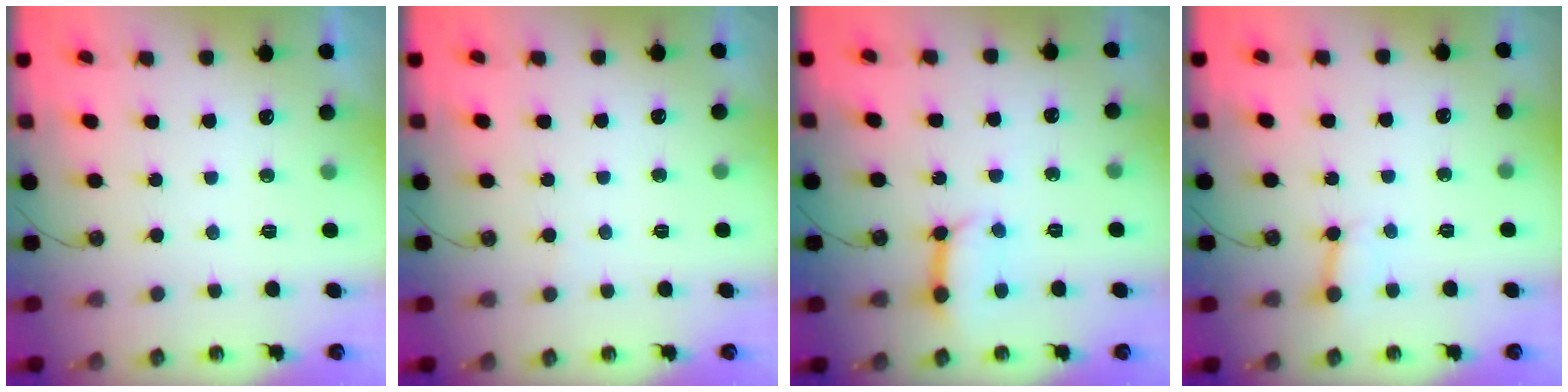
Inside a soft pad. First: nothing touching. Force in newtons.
{"total": 2.5, "press": 2.5, "slide": 0.3}
{"total": 8.7, "press": 8.7, "slide": 1.0}
{"total": 3.5, "press": 3.5, "slide": 0.4}